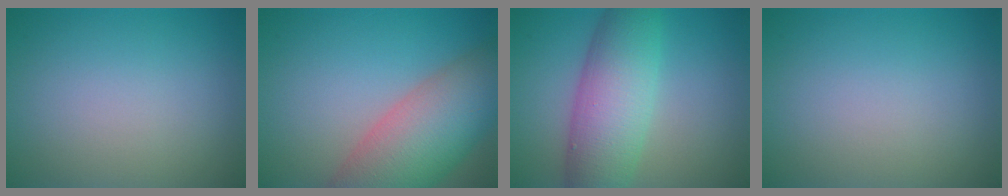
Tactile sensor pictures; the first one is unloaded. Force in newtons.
{"total": 10.0, "press": 9.9, "slide": 0.6}
{"total": 7.9, "press": 7.9, "slide": 0.2}
{"total": 0.0}